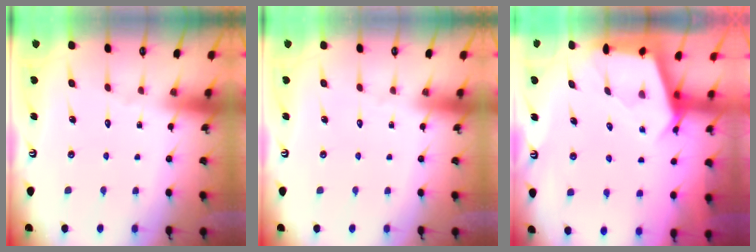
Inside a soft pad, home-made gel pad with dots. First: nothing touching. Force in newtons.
{"total": 0.0}
{"total": 3.0, "press": 2.9, "slide": 0.3}